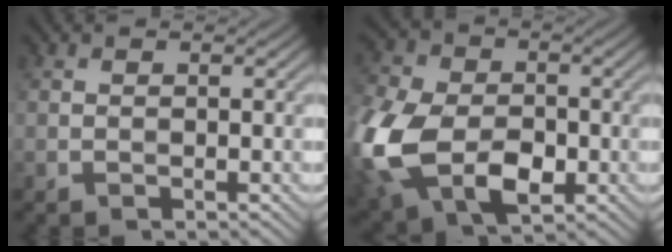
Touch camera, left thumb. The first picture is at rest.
{"total": 14.4, "force": [-3.7, 9.8, 9.9], "torque": [-0.268, -0.039, -0.071]}